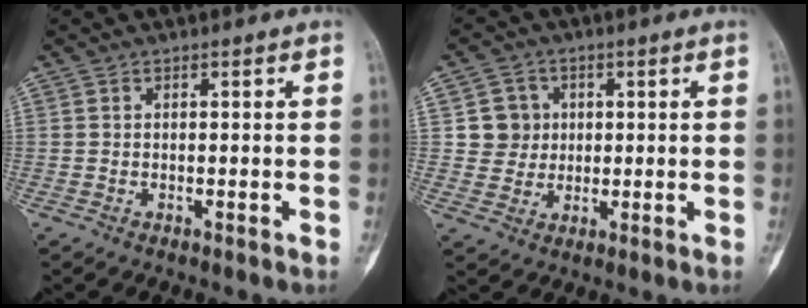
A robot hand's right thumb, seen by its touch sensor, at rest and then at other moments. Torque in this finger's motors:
{"motor_torque": [0.32, 1.40, 0.03, -0.05, 0.10]}